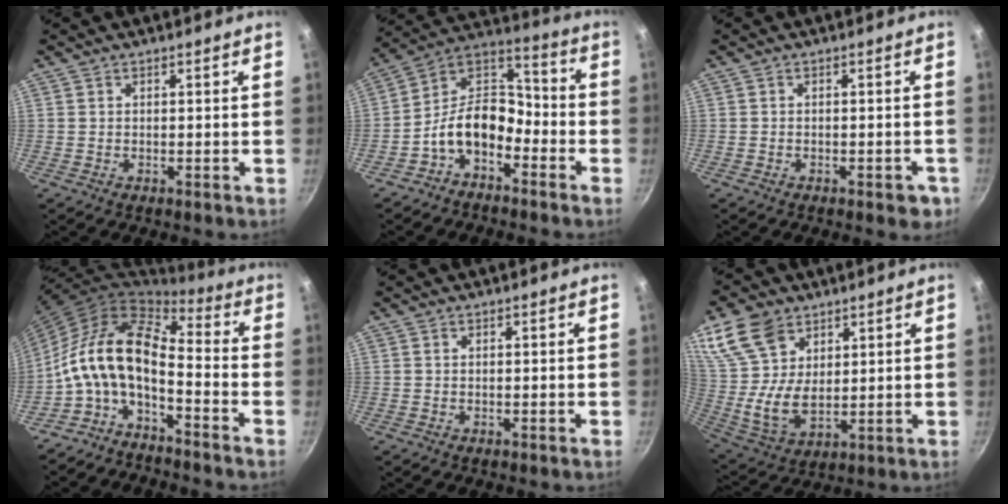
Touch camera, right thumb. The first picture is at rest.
{"total": 12.1, "force": [-5.7, 7.6, 7.5], "torque": [-0.105, 0.077, -0.129]}
{"total": 3.6, "force": [-1.8, 1.7, 2.6], "torque": [-0.023, 0.013, -0.013]}
{"total": 13.8, "force": [-4.0, 6.4, 11.6], "torque": [-0.220, 0.052, -0.092]}
{"total": 0.0}
{"total": 16.6, "force": [8.7, 10.8, 9.1], "torque": [-0.180, -0.032, 0.182]}